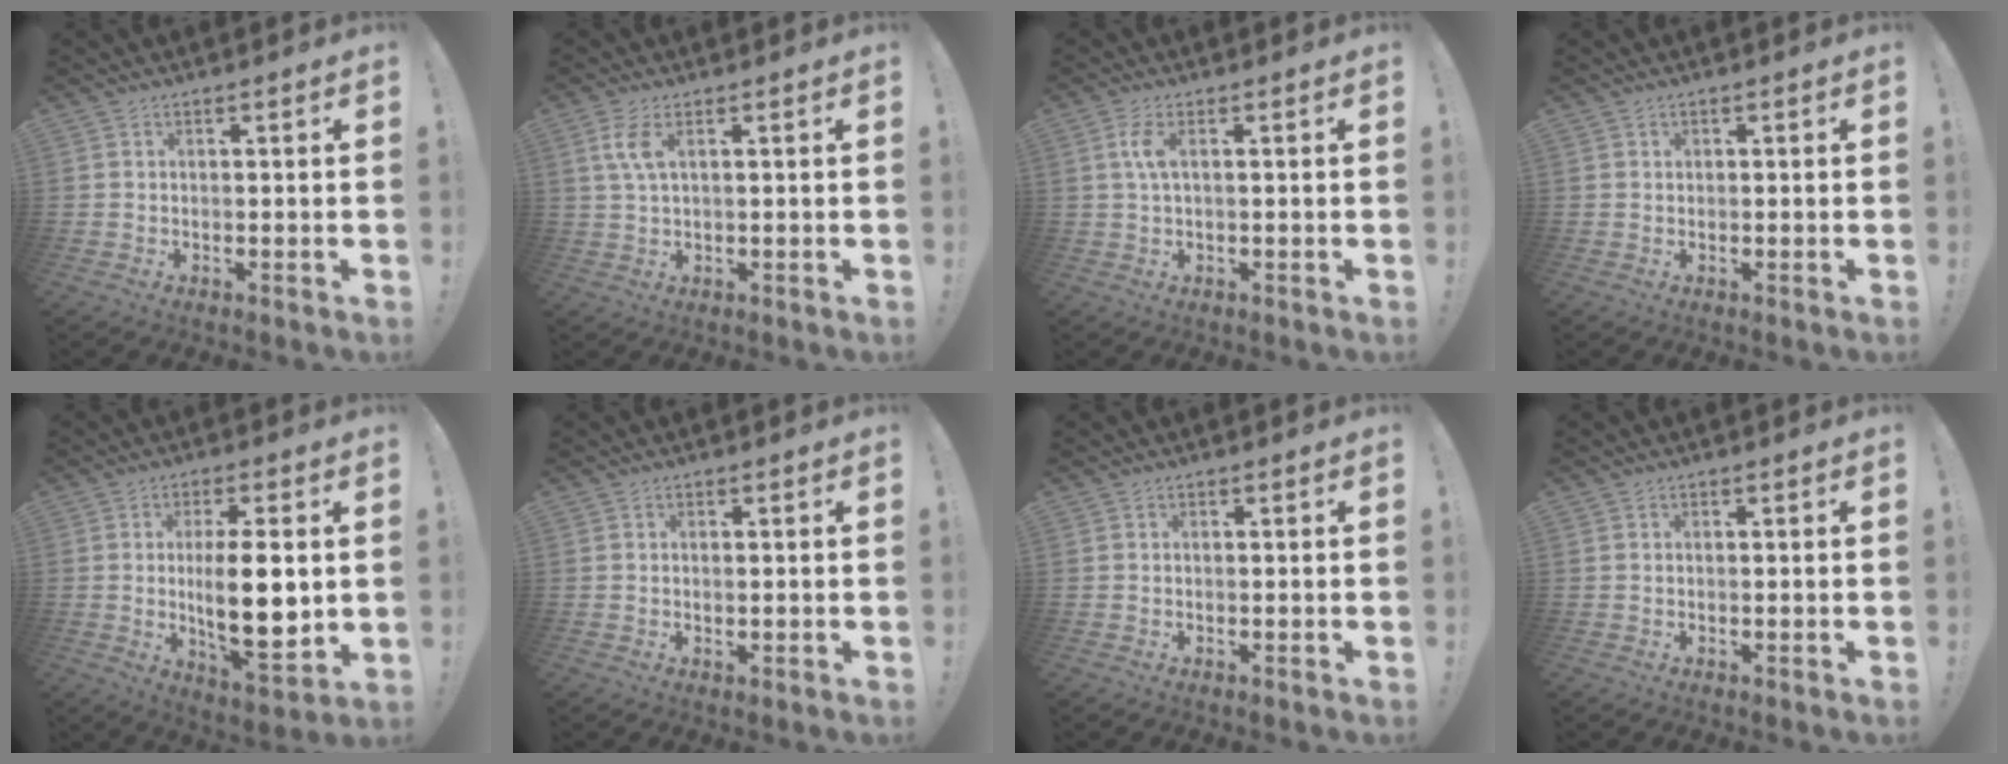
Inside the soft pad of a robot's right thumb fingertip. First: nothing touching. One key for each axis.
{"total": 5.2, "fx": 1.9, "fy": 1.9, "fz": 4.4, "tx": -0.093, "ty": -0.002, "tz": 0.033}
{"total": 4.1, "fx": 1.0, "fy": 1.2, "fz": 3.8, "tx": -0.072, "ty": 0.001, "tz": 0.017}
{"total": 0.6, "fx": 0.4, "fy": 0.5, "fz": 0.0, "tx": 0.002, "ty": -0.001, "tz": 0.007}
{"total": 15.0, "fx": 0.8, "fy": 5.3, "fz": 14.0, "tx": -0.237, "ty": -0.017, "tz": 0.005}
{"total": 0.6, "fx": 0.2, "fy": 0.2, "fz": 0.5, "tx": -0.006, "ty": -0.001, "tz": 0.003}
{"total": 0.0}
{"total": 0.0}